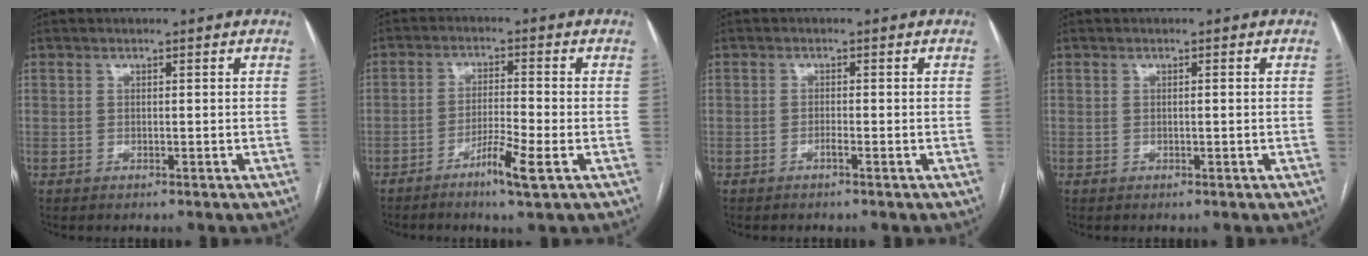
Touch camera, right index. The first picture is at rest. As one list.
[{"total": 5.7, "force": [-3.0, -0.3, 4.8], "torque": [-0.087, -0.007, -0.054]}, {"total": 0.8, "force": [-0.6, -0.1, 0.6], "torque": [-0.011, 0.001, -0.010]}, {"total": 0.5, "force": [-0.1, 0.0, 0.5], "torque": [-0.006, 0.001, -0.001]}]